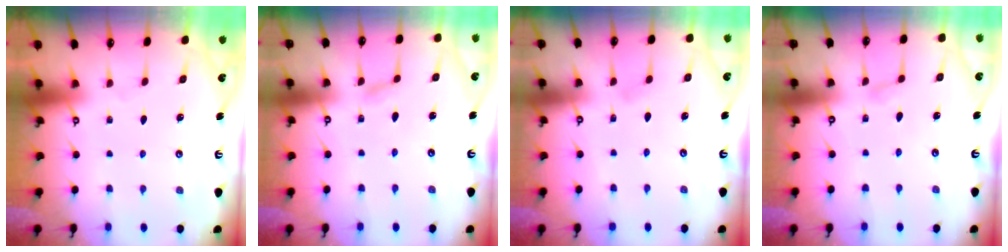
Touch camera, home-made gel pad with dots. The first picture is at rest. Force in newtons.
{"total": 3.7, "press": 3.6, "slide": 0.4}
{"total": 2.5, "press": 2.5, "slide": 0.4}
{"total": 1.9, "press": 1.8, "slide": 0.3}